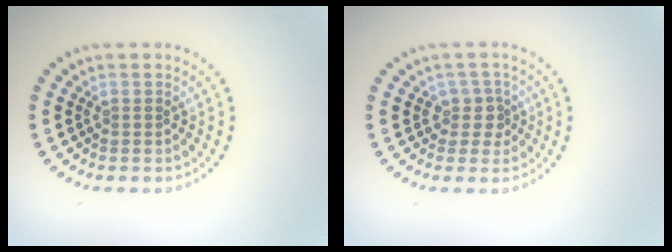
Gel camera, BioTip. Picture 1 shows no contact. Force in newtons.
{"total": 2.0, "press": 1.6, "slide": 1.2}